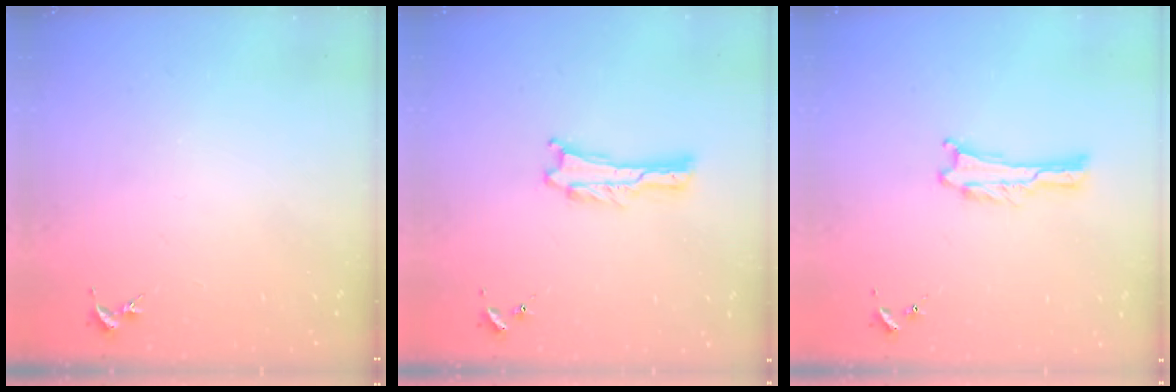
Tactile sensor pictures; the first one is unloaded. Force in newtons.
{"total": 0.0}
{"total": 0.0}